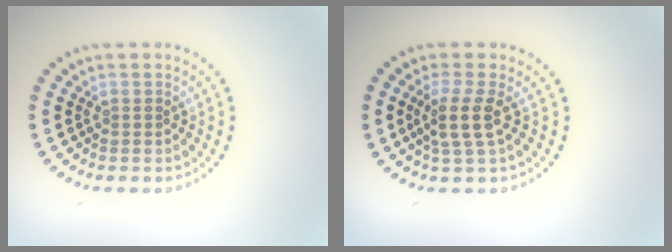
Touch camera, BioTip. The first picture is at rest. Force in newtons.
{"total": 2.8, "press": 2.3, "slide": 1.6}